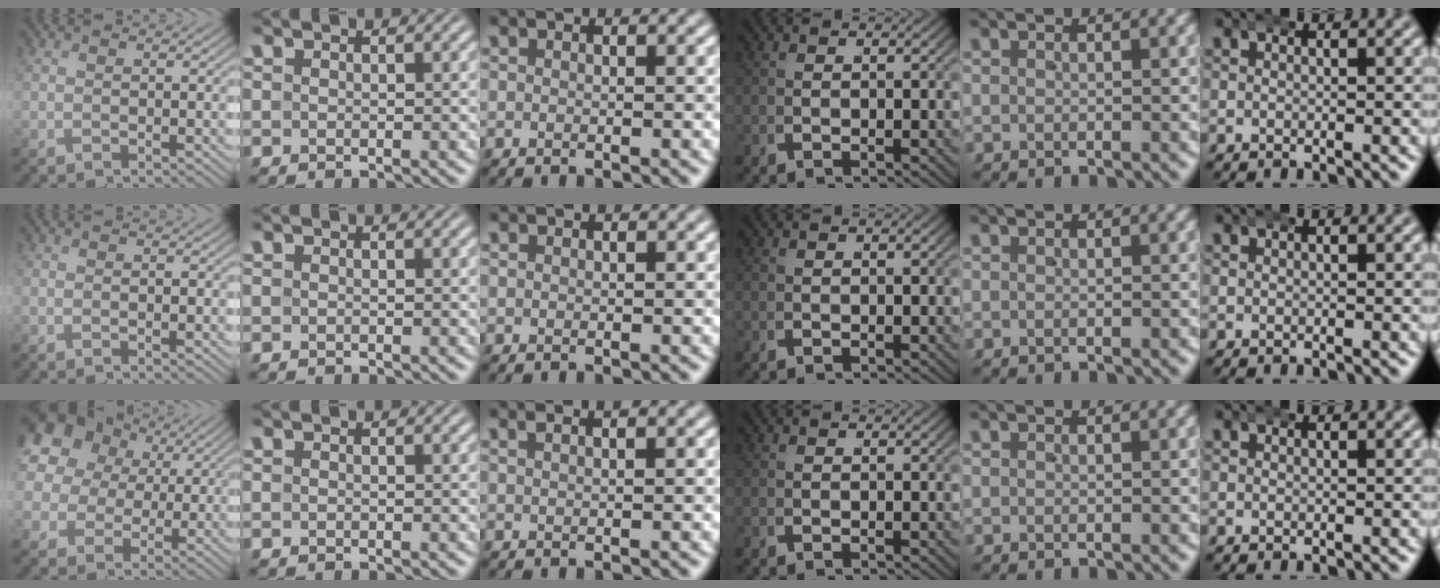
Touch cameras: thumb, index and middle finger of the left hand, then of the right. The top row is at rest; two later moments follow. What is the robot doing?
{"motion": "wrap", "object": "aluminum foil"}